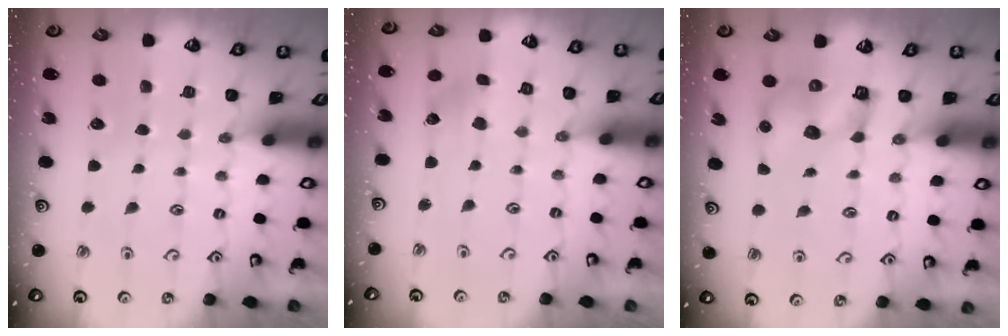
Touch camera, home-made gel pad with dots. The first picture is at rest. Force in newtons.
{"total": 2.3, "press": 2.3, "slide": 0.4}
{"total": 7.3, "press": 7.2, "slide": 1.0}